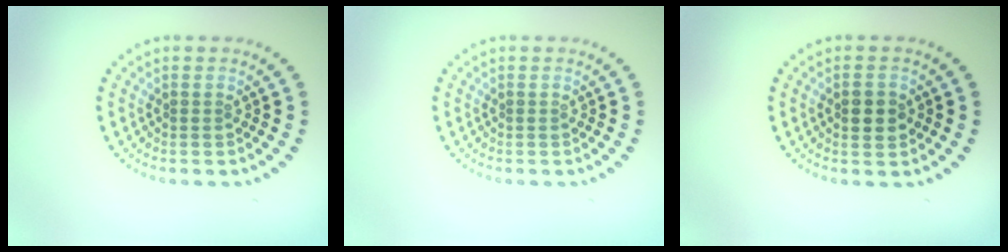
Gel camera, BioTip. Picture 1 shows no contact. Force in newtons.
{"total": 0.0}
{"total": 2.3, "press": 2.3, "slide": 0.2}